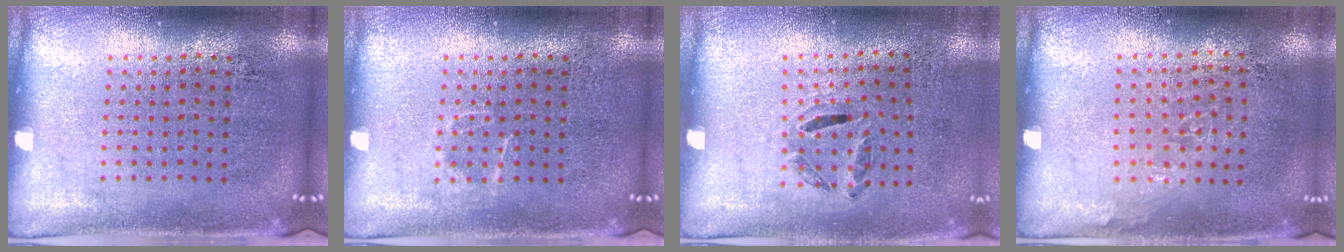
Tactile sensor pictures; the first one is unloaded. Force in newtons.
{"total": 0.7, "press": 0.6, "slide": 0.3}
{"total": 1.2, "press": 0.6, "slide": 1.0}
{"total": 1.0, "press": 0.8, "slide": 0.6}